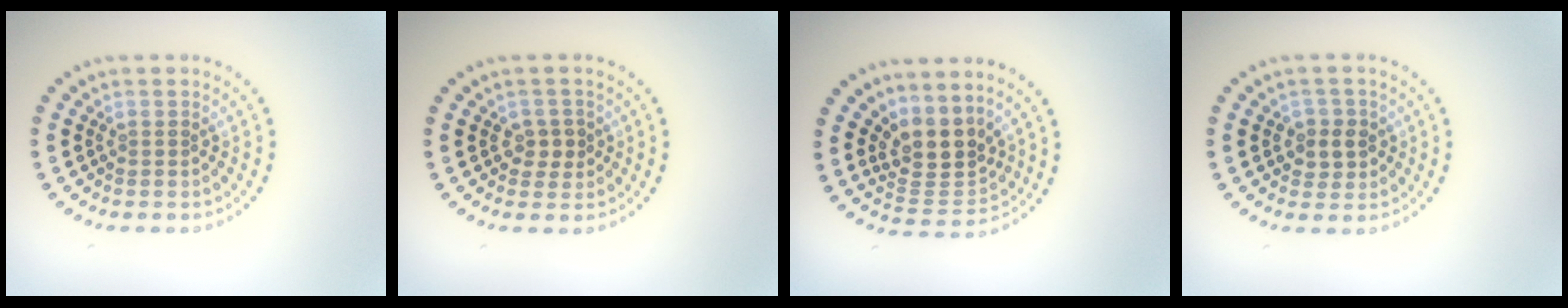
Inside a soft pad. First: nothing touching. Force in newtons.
{"total": 1.8, "press": 1.7, "slide": 0.5}
{"total": 3.9, "press": 3.0, "slide": 2.5}
{"total": 2.2, "press": 2.1, "slide": 0.7}